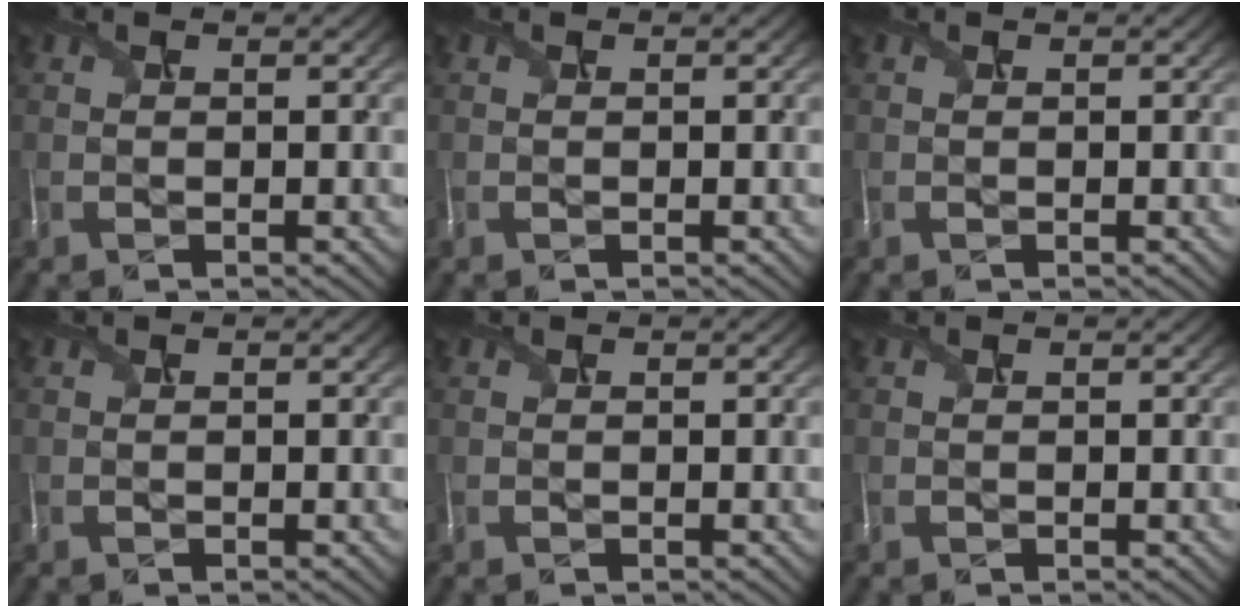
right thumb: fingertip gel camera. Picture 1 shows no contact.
{"total": 0.0}
{"total": 0.0}
{"total": 0.0}
{"total": 0.0}
{"total": 0.0}